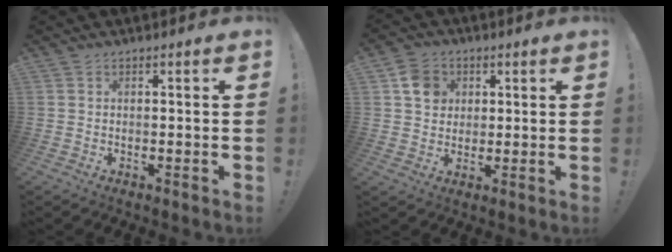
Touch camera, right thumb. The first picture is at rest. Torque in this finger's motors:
{"motor_torque": [0.08, 0.74, 0.38, 0.12, 0.01]}